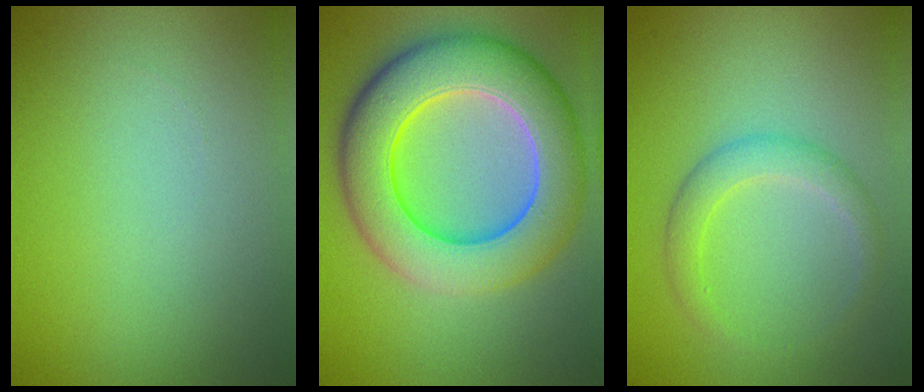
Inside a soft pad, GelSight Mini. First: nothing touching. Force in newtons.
{"total": 10.7, "press": 10.7, "slide": 0.2}
{"total": 2.5, "press": 2.5, "slide": 0.1}